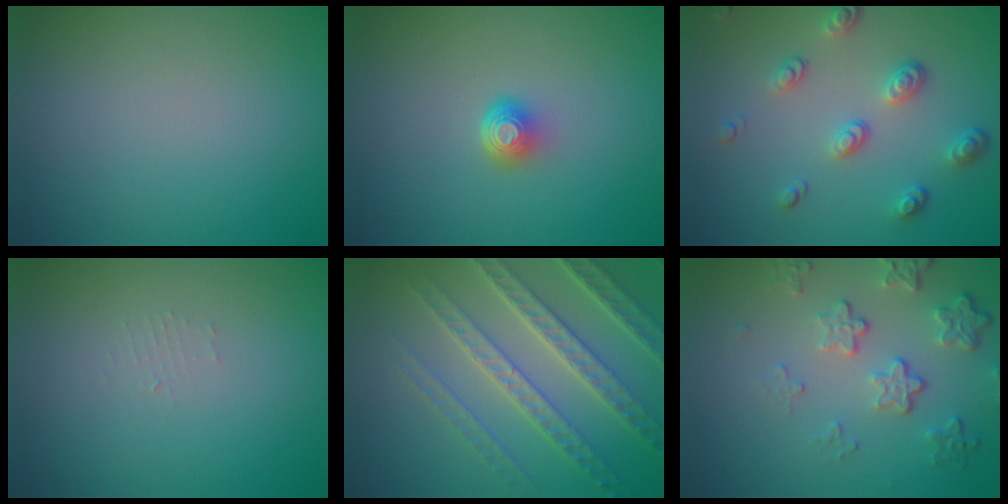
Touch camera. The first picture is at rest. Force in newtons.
{"total": 2.0, "press": 1.3, "slide": 1.5}
{"total": 3.4, "press": 2.6, "slide": 2.3}
{"total": 0.7, "press": 0.7, "slide": 0.1}
{"total": 6.9, "press": 5.3, "slide": 4.4}
{"total": 4.1, "press": 3.1, "slide": 2.7}